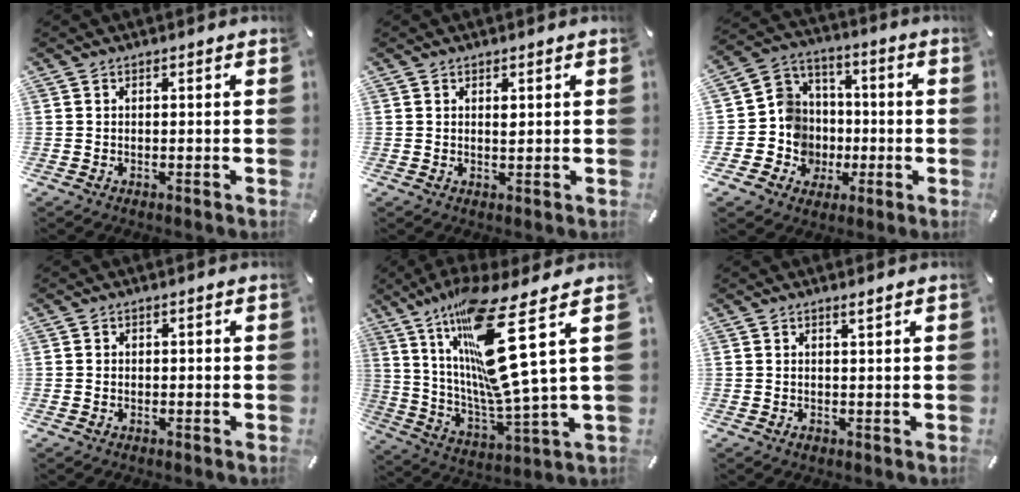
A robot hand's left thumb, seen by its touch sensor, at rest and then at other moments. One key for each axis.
{"total": 1.1, "fx": 0.5, "fy": 0.5, "fz": 0.8, "tx": -0.017, "ty": 0.000, "tz": 0.010}
{"total": 12.6, "fx": -2.1, "fy": 12.1, "fz": 2.4, "tx": -0.064, "ty": 0.016, "tz": -0.022}
{"total": 0.8, "fx": -0.4, "fy": 0.7, "fz": 0.0, "tx": -0.001, "ty": 0.002, "tz": -0.010}
{"total": 23.1, "fx": 9.4, "fy": 4.6, "fz": 20.6, "tx": -0.399, "ty": -0.072, "tz": 0.143}
{"total": 1.1, "fx": 0.3, "fy": 0.3, "fz": 1.0, "tx": -0.020, "ty": 0.000, "tz": 0.006}